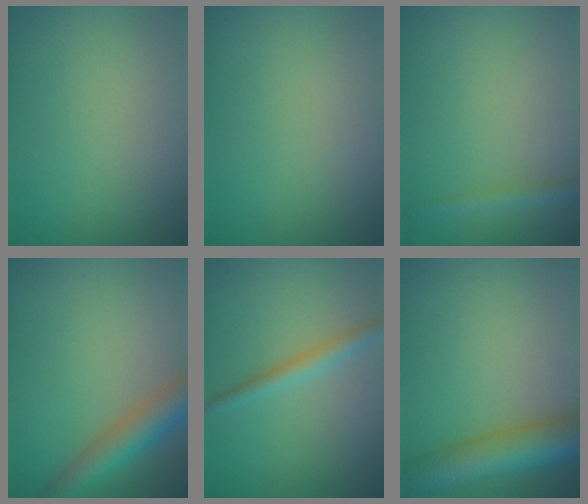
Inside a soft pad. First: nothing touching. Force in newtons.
{"total": 0.0}
{"total": 1.5, "press": 1.5, "slide": 0.0}
{"total": 4.8, "press": 4.8, "slide": 0.2}
{"total": 2.1, "press": 2.1, "slide": 0.1}
{"total": 8.3, "press": 8.3, "slide": 0.4}